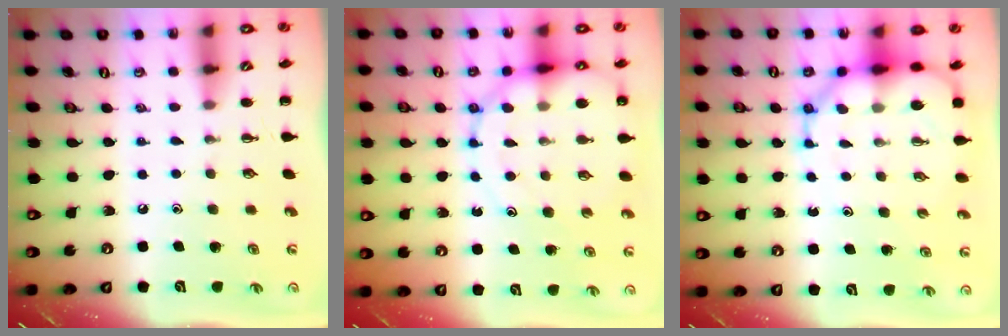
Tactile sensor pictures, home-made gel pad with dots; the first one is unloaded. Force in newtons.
{"total": 12.8, "press": 12.4, "slide": 3.1}
{"total": 10.7, "press": 10.2, "slide": 3.1}